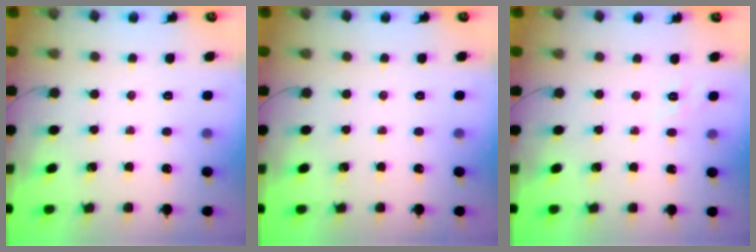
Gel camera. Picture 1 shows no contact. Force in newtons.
{"total": 0.0}
{"total": 1.8, "press": 1.2, "slide": 1.4}